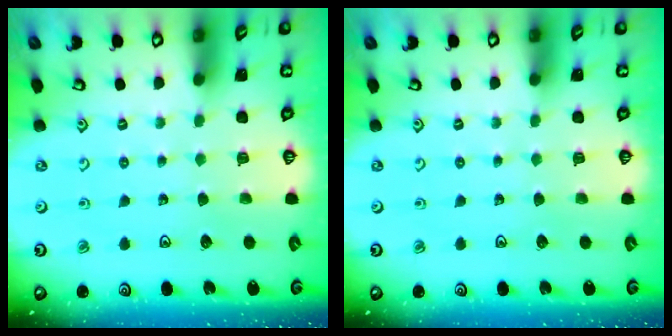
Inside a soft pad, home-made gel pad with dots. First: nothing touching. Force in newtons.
{"total": 0.0}